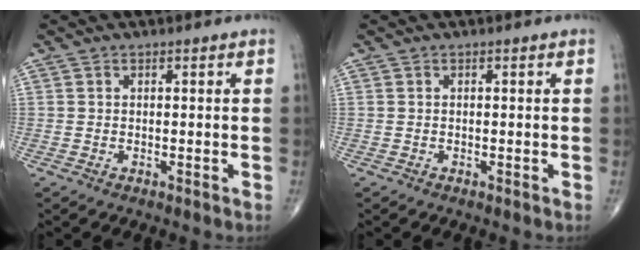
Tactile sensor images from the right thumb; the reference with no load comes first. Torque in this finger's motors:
{"motor_torque": [-0.02, 0.02, 0.00, 0.00, 0.00]}